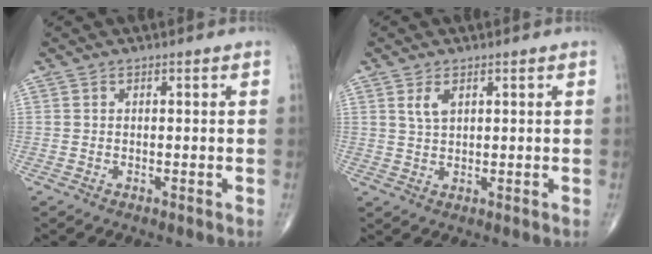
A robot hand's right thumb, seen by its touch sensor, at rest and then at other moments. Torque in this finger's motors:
{"motor_torque": [0.04, 0.06, 0.42, 0.32, 0.05]}